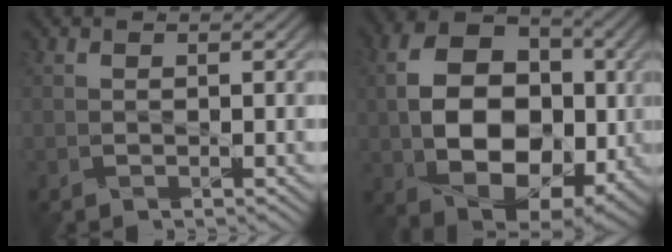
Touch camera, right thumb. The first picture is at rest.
{"total": 14.8, "force": [-0.8, 10.4, 10.5], "torque": [-0.199, -0.005, -0.012]}